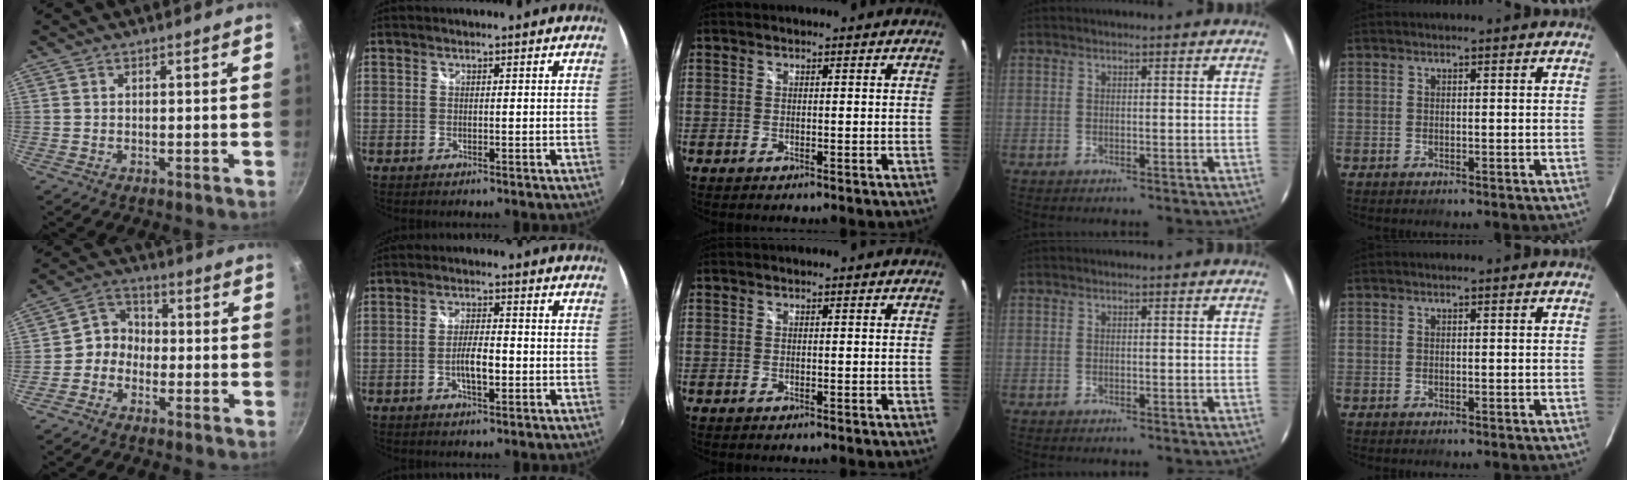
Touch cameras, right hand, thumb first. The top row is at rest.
{"thumb": {"total": 5.3, "force": [-1.6, 4.5, 2.1], "torque": [-0.007, 0.030, -0.046]}, "index": {"total": 5.0, "force": [-1.5, 1.5, 4.5], "torque": [-0.086, 0.002, -0.026]}}